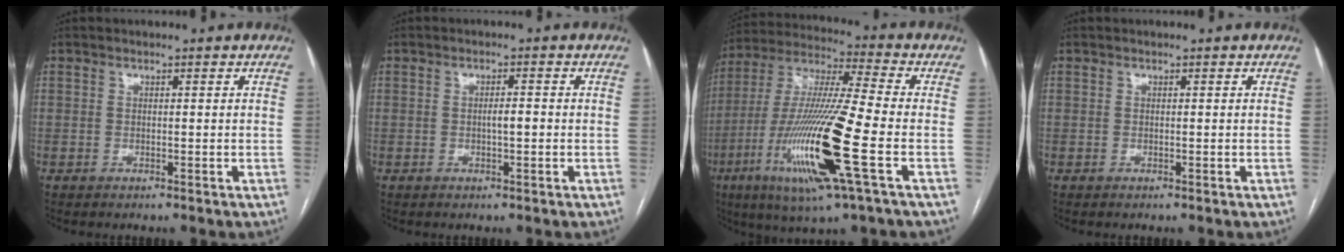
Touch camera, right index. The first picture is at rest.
{"total": 1.8, "force": [-0.3, 0.3, 1.7], "torque": [-0.030, 0.002, -0.005]}
{"total": 20.1, "force": [-6.5, 0.8, 19.0], "torque": [-0.403, -0.029, -0.124]}
{"total": 0.0}